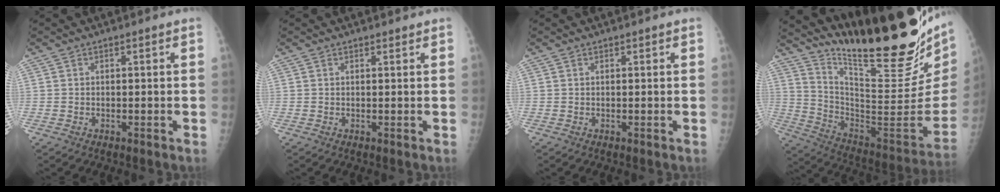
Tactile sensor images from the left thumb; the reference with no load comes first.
{"total": 0.7, "force": [0.7, 0.2, 0.0], "torque": [0.002, -0.002, 0.011]}
{"total": 0.0}
{"total": 32.3, "force": [23.3, 6.8, 21.3], "torque": [-0.303, -0.133, 0.354]}